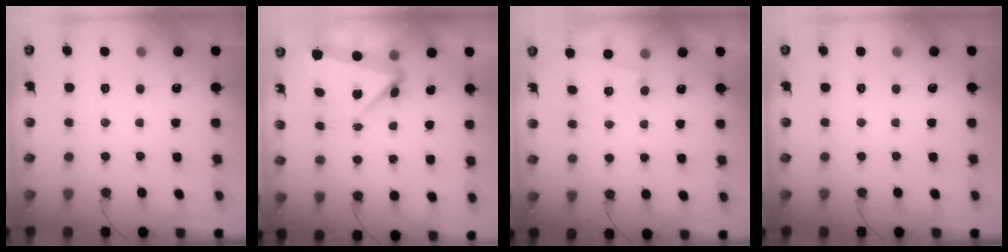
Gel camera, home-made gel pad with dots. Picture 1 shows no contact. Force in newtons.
{"total": 9.3, "press": 4.9, "slide": 7.9}
{"total": 1.5, "press": 1.4, "slide": 0.5}
{"total": 0.0}